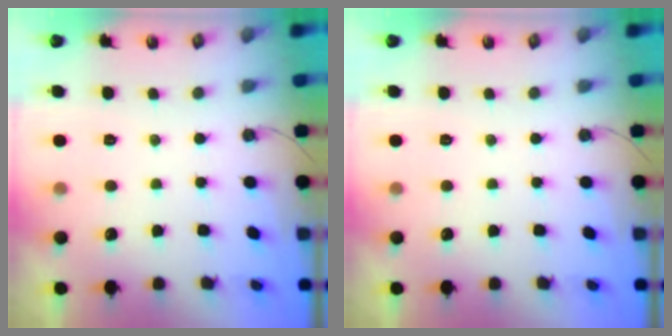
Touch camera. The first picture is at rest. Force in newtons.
{"total": 0.0}